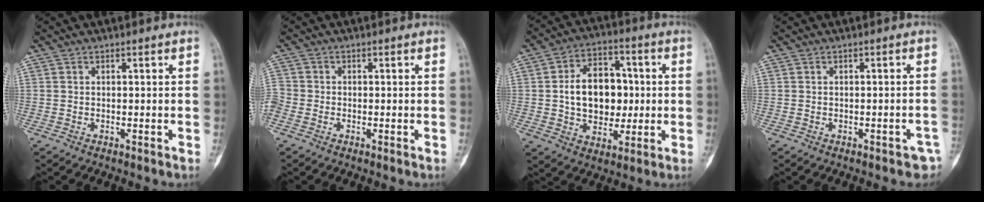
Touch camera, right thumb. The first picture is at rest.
{"total": 3.4, "force": [-1.2, 2.7, 1.5], "torque": [-0.042, 0.006, -0.028]}
{"total": 14.1, "force": [0.5, 10.0, 9.9], "torque": [-0.118, 0.016, 0.012]}
{"total": 3.3, "force": [-2.1, 1.6, 2.0], "torque": [-0.015, 0.016, -0.022]}